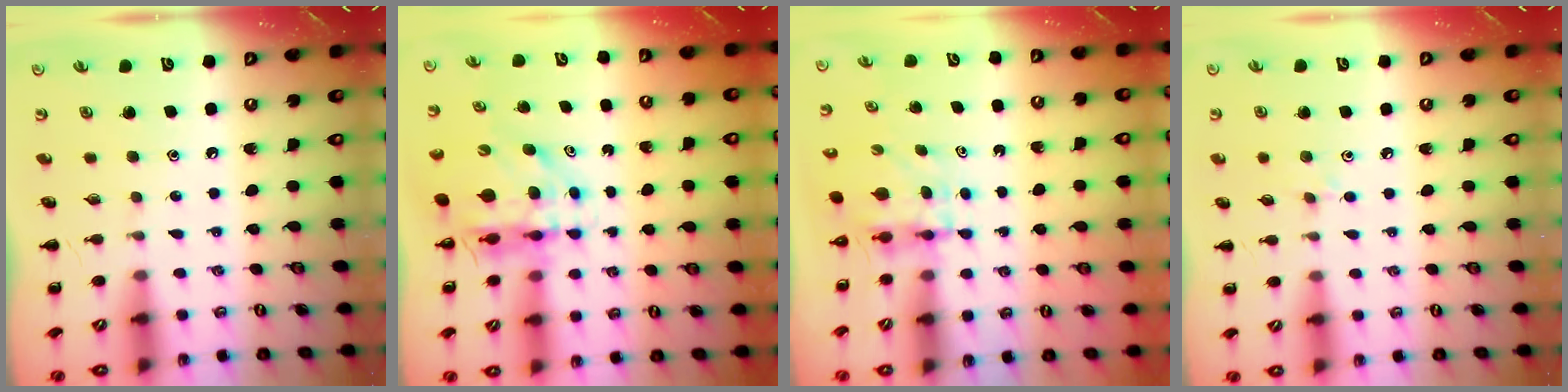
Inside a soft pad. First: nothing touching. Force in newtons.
{"total": 7.4, "press": 7.0, "slide": 2.2}
{"total": 4.0, "press": 3.9, "slide": 0.3}
{"total": 5.5, "press": 5.3, "slide": 1.6}